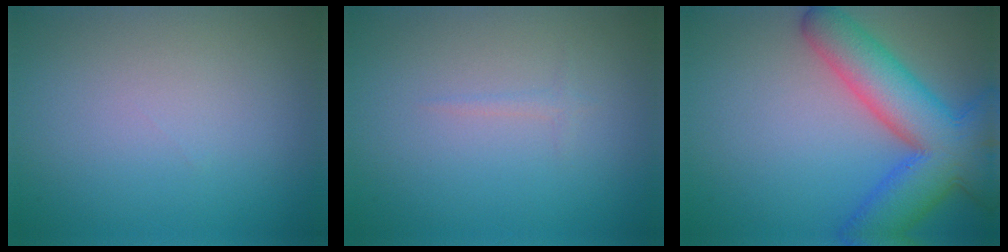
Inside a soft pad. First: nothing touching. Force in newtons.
{"total": 0.6, "press": 0.6, "slide": 0.0}
{"total": 9.9, "press": 9.9, "slide": 0.4}